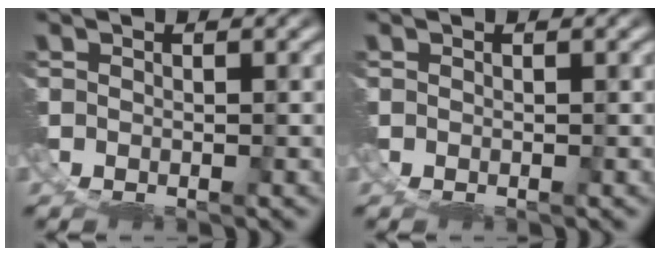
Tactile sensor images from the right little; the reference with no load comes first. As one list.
[{"total": 0.0}]